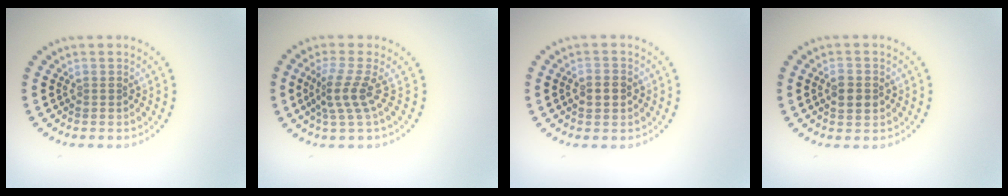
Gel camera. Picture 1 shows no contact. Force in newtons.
{"total": 2.7, "press": 1.9, "slide": 2.0}
{"total": 1.6, "press": 1.6, "slide": 0.2}
{"total": 2.7, "press": 2.7, "slide": 0.2}